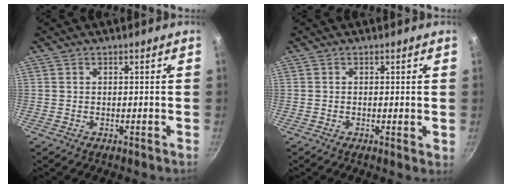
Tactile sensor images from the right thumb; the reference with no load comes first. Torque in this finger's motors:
{"motor_torque": [-0.19, 0.00, -0.43, -0.05, -0.06]}